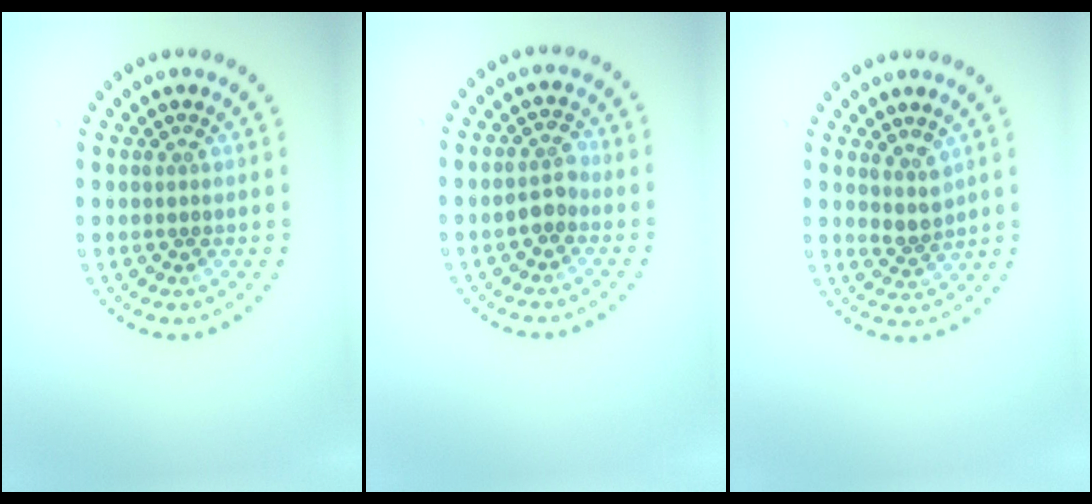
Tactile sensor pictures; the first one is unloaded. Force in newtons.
{"total": 1.9, "press": 1.9, "slide": 0.4}
{"total": 2.0, "press": 1.5, "slide": 1.4}